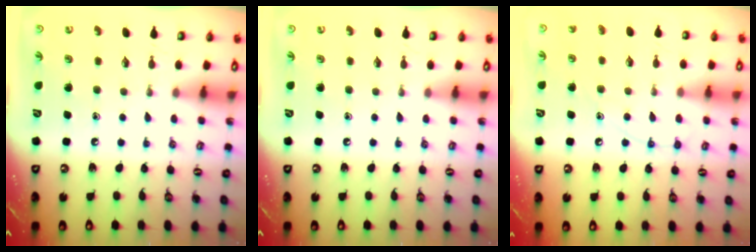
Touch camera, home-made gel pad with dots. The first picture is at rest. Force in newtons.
{"total": 0.0}
{"total": 9.3, "press": 9.3, "slide": 0.7}